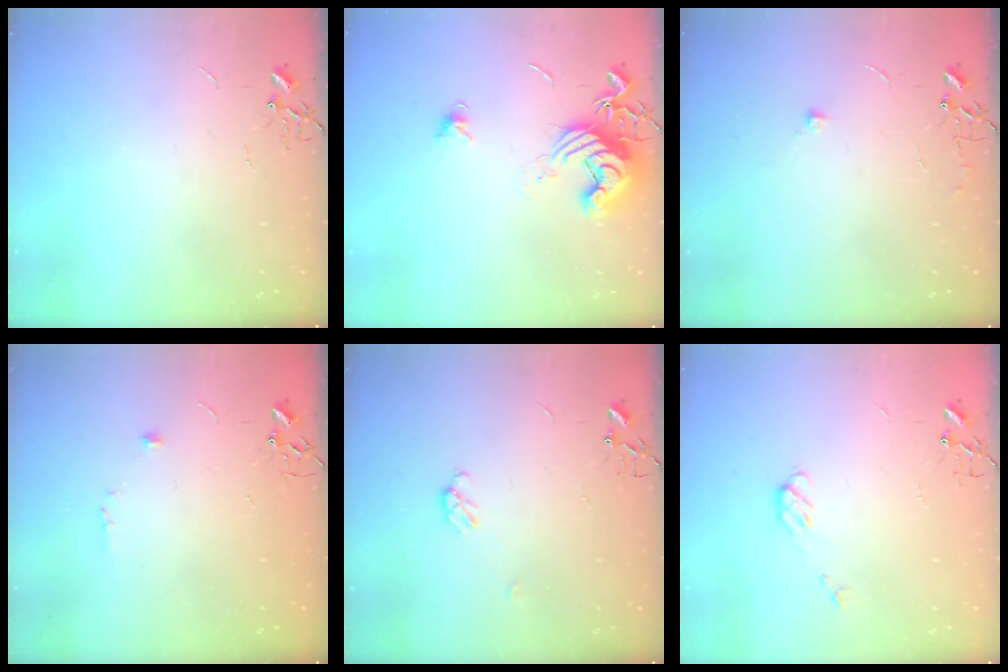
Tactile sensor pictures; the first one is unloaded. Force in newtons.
{"total": 13.5, "press": 13.5, "slide": 1.1}
{"total": 5.5, "press": 5.5, "slide": 0.8}
{"total": 6.2, "press": 6.0, "slide": 1.6}
{"total": 4.0, "press": 4.0, "slide": 0.4}
{"total": 5.1, "press": 5.0, "slide": 0.8}